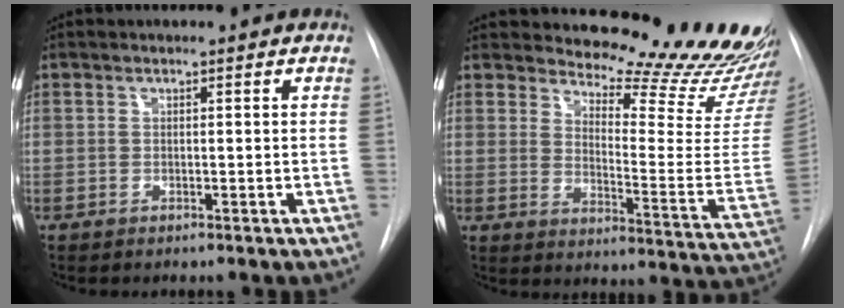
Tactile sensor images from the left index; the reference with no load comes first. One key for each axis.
{"total": 23.9, "fx": 22.5, "fy": 3.5, "fz": 7.5, "tx": -0.095, "ty": -0.141, "tz": 0.261}